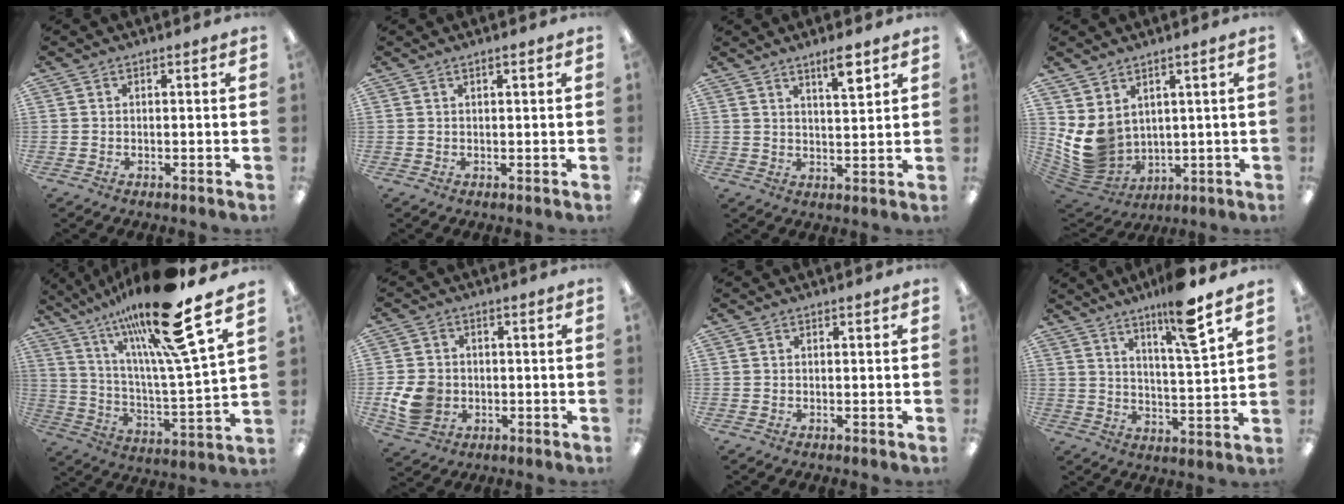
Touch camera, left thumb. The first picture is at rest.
{"total": 1.0, "force": [0.7, 0.2, 0.7], "torque": [-0.014, 0.001, 0.011]}
{"total": 5.8, "force": [4.3, 1.2, 3.8], "torque": [-0.053, -0.026, 0.067]}
{"total": 9.4, "force": [3.3, 7.5, 4.7], "torque": [-0.136, -0.034, 0.071]}
{"total": 23.0, "force": [17.3, 2.3, 15.0], "torque": [-0.265, -0.101, 0.271]}
{"total": 8.8, "force": [-1.6, 7.2, 4.6], "torque": [-0.096, 0.011, -0.028]}
{"total": 0.0}
{"total": 11.9, "force": [8.6, 0.8, 8.2], "torque": [-0.132, -0.046, 0.135]}